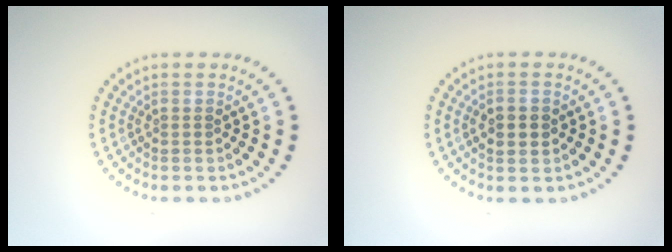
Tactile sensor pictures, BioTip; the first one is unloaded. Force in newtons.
{"total": 2.5, "press": 2.5, "slide": 0.1}